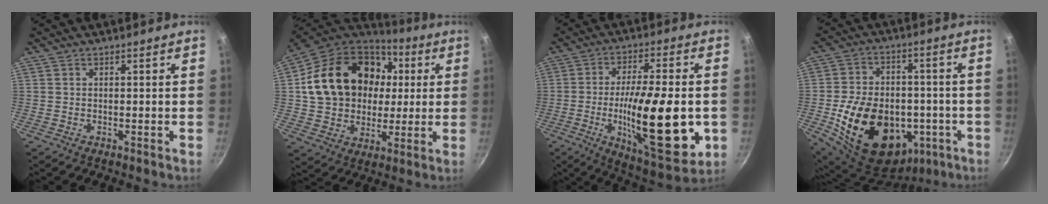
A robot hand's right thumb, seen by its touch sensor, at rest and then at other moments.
{"total": 25.0, "force": [4.5, 19.3, 15.2], "torque": [-0.254, 0.029, 0.086]}
{"total": 23.1, "force": [-4.1, 7.2, 21.6], "torque": [-0.330, -0.001, -0.064]}
{"total": 24.8, "force": [-6.2, 17.5, 16.4], "torque": [-0.265, 0.038, -0.073]}